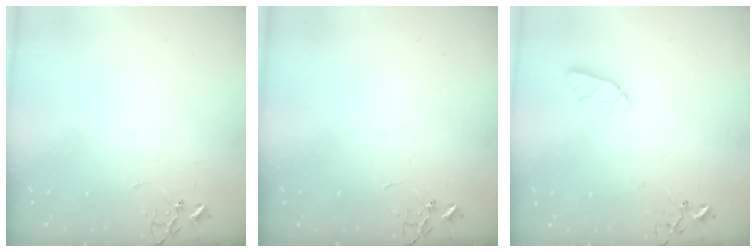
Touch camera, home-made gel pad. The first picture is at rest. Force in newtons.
{"total": 0.0}
{"total": 6.0, "press": 6.0, "slide": 0.3}